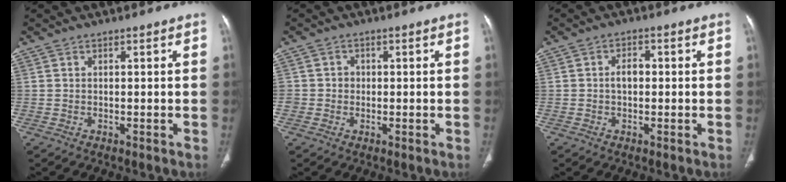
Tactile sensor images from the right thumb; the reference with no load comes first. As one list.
[{"total": 2.2, "force": [-0.2, 2.1, 0.5], "torque": [0.010, 0.008, -0.005]}, {"total": 2.9, "force": [-0.1, 1.9, 2.2], "torque": [-0.032, 0.010, -0.005]}]